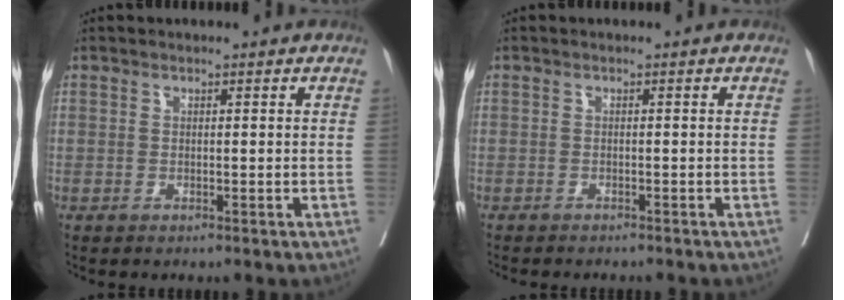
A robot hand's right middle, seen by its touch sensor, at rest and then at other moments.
{"total": 5.1, "force": [-4.6, 1.1, 1.9], "torque": [-0.022, -0.004, -0.059]}